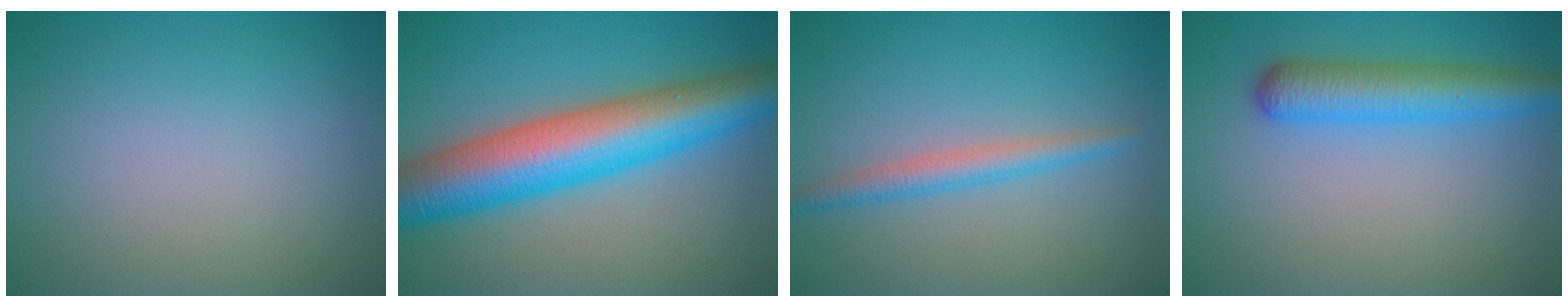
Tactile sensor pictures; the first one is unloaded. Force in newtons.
{"total": 10.9, "press": 10.9, "slide": 0.1}
{"total": 2.3, "press": 2.3, "slide": 0.1}
{"total": 4.9, "press": 4.8, "slide": 0.1}